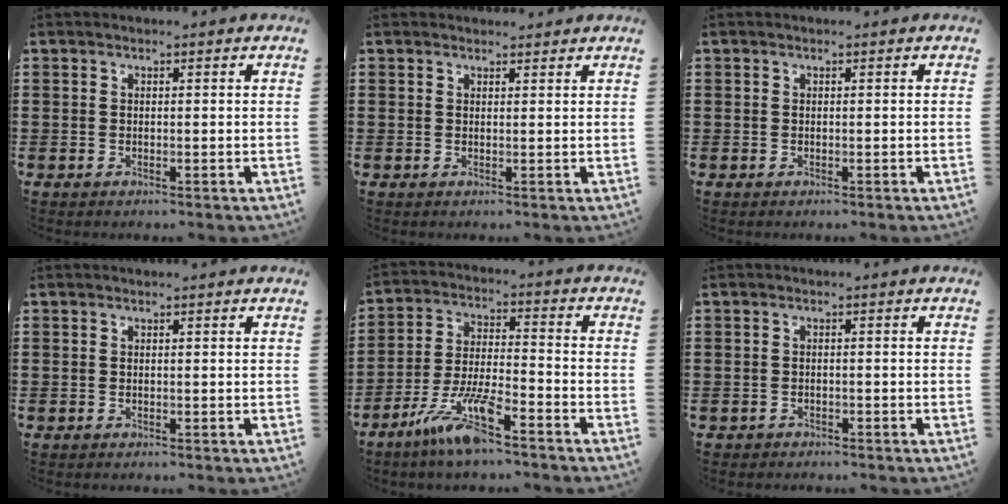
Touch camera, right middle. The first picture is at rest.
{"total": 1.1, "force": [1.1, 0.1, -0.1], "torque": [0.006, -0.005, 0.020]}
{"total": 0.0}
{"total": 0.0}
{"total": 9.6, "force": [-6.9, 1.5, 6.5], "torque": [-0.147, -0.006, -0.134]}
{"total": 1.0, "force": [-1.0, 0.3, -0.1], "torque": [-0.002, 0.002, -0.022]}